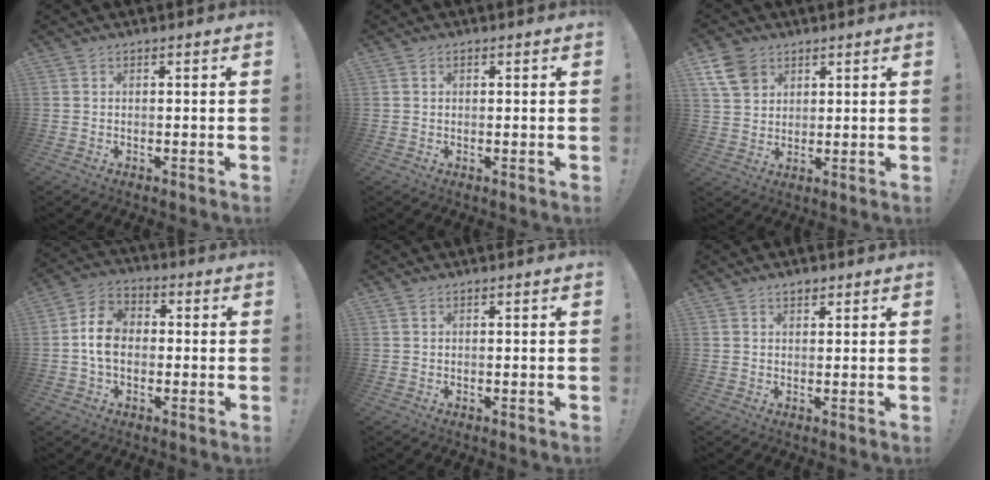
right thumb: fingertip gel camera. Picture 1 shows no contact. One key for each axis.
{"total": 0.7, "fx": 0.3, "fy": 0.6, "fz": 0.3, "tx": -0.006, "ty": 0.003, "tz": 0.005}
{"total": 9.1, "fx": 5.1, "fy": 6.5, "fz": 3.8, "tx": -0.064, "ty": -0.019, "tz": 0.105}
{"total": 9.9, "fx": -0.6, "fy": 7.5, "fz": 6.5, "tx": -0.110, "ty": 0.017, "tz": -0.009}
{"total": 0.6, "fx": 0.5, "fy": 0.3, "fz": 0.2, "tx": 0.001, "ty": -0.002, "tz": 0.010}
{"total": 2.0, "fx": 1.5, "fy": 1.1, "fz": 0.9, "tx": -0.003, "ty": -0.006, "tz": 0.024}